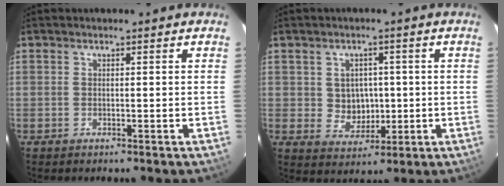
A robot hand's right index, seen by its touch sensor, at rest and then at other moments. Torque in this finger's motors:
{"motor_torque": [0.06, 0.06, 0.11, 0.01]}